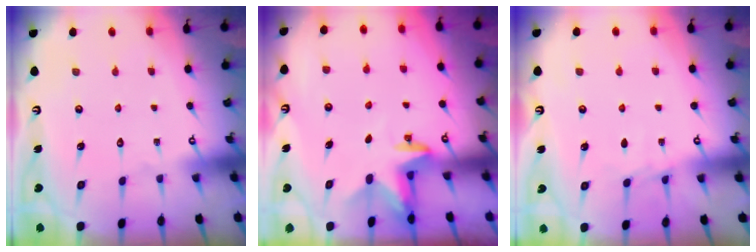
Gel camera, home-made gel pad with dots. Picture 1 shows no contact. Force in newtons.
{"total": 2.9, "press": 2.8, "slide": 0.7}
{"total": 4.4, "press": 4.4, "slide": 0.5}